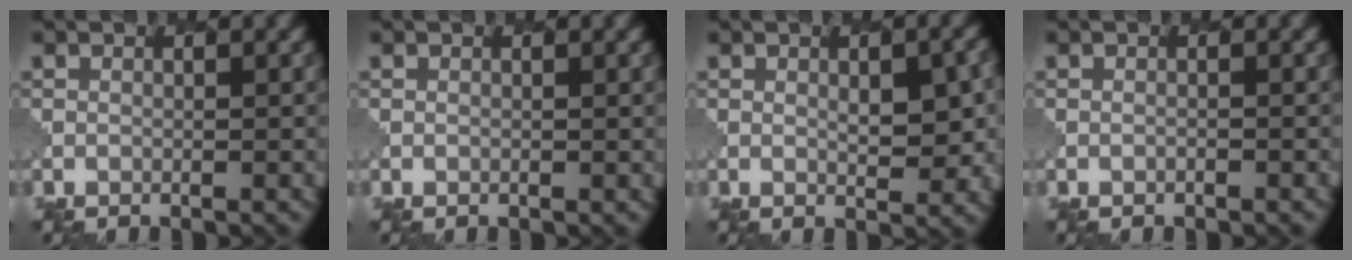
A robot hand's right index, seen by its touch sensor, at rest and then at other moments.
{"total": 0.0}
{"total": 4.0, "force": [0.7, 1.7, 3.6], "torque": [-0.053, -0.002, 0.016]}
{"total": 0.0}